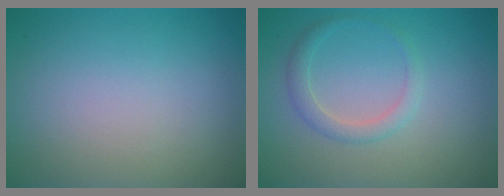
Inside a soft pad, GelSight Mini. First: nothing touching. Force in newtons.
{"total": 1.7, "press": 1.7, "slide": 0.1}